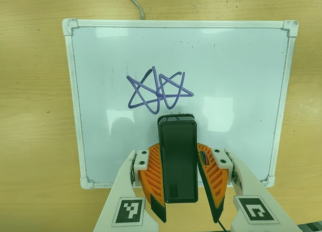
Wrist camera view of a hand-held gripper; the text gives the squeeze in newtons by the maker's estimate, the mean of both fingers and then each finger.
{"total": 6.1, "left": 5.2, "right": 7.0}